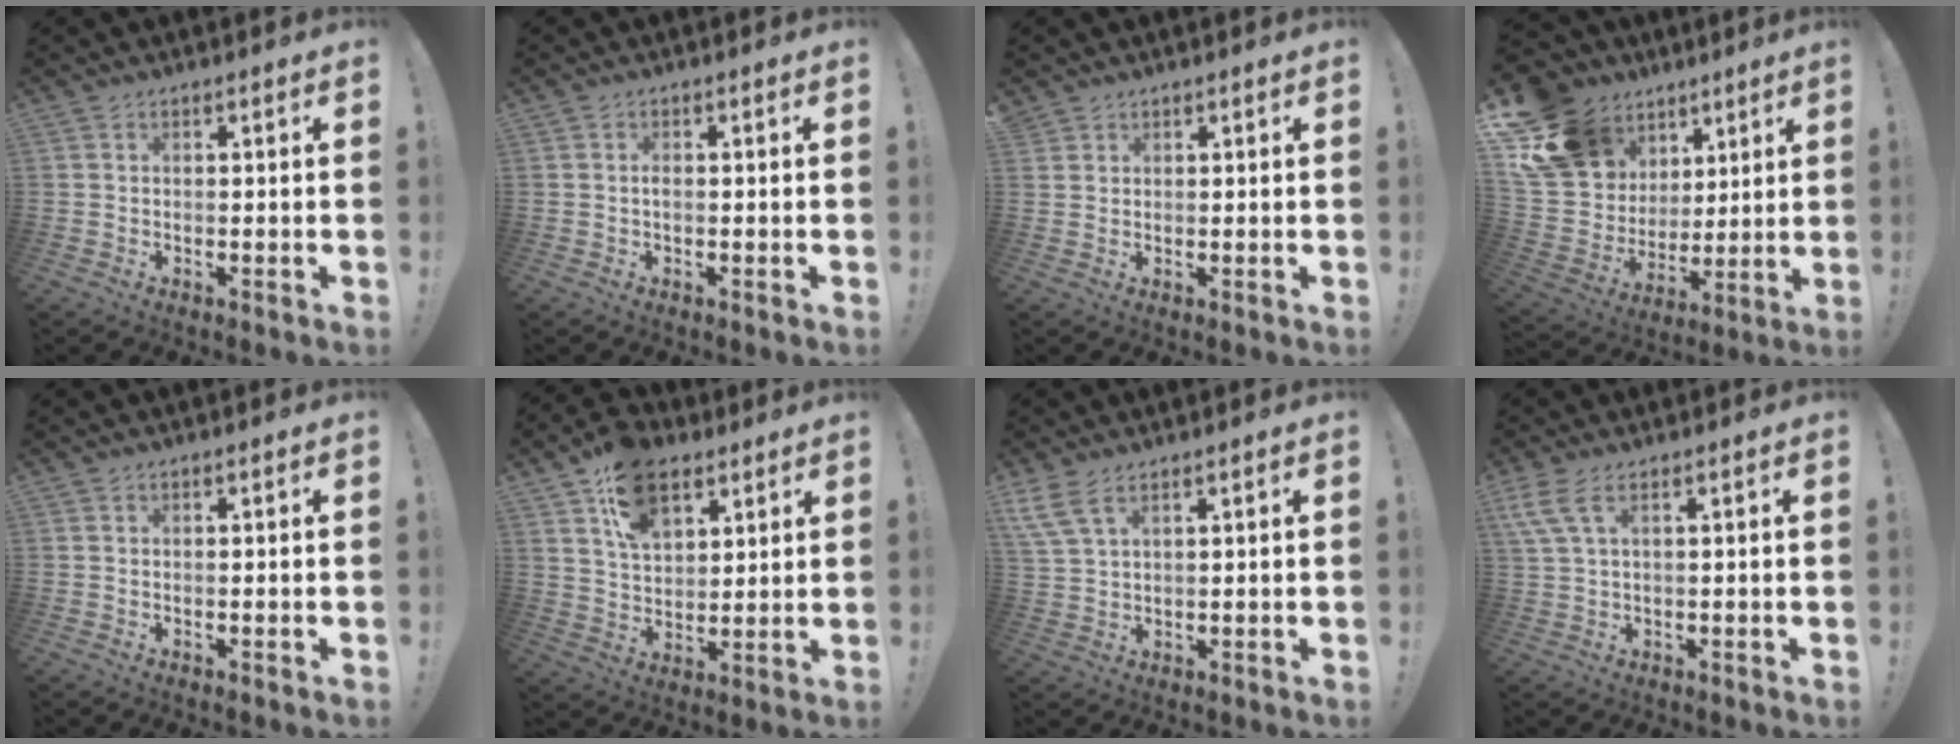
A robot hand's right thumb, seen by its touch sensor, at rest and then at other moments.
{"total": 0.9, "force": [-0.3, 0.3, 0.8], "torque": [-0.017, 0.002, -0.006]}
{"total": 1.6, "force": [1.3, 1.1, 0.0], "torque": [0.003, -0.006, 0.024]}
{"total": 19.6, "force": [9.9, 15.0, 7.9], "torque": [-0.136, -0.051, 0.219]}
{"total": 0.0}
{"total": 14.3, "force": [8.2, 8.8, 7.6], "torque": [-0.128, -0.031, 0.155]}
{"total": 6.2, "force": [4.2, 2.0, 4.1], "torque": [-0.089, -0.011, 0.083]}
{"total": 5.6, "force": [2.8, 1.5, 4.6], "torque": [-0.095, -0.003, 0.056]}